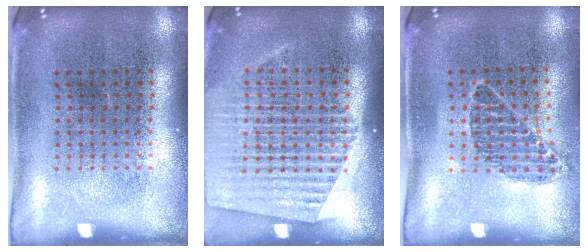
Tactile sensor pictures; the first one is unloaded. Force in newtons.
{"total": 1.6, "press": 1.6, "slide": 0.5}
{"total": 0.8, "press": 0.7, "slide": 0.4}